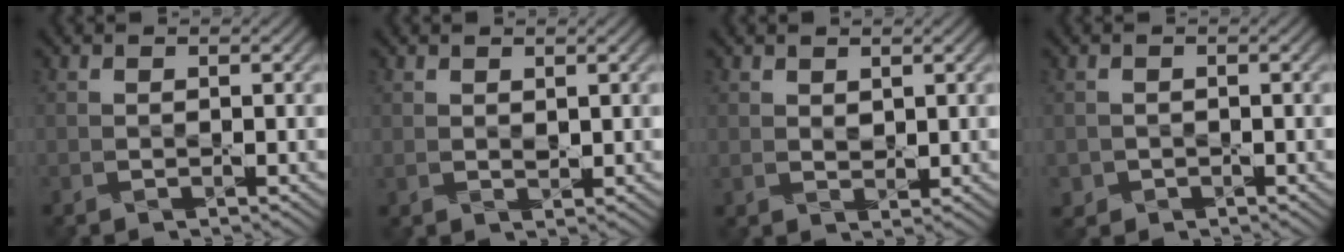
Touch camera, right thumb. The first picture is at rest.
{"total": 1.1, "force": [0.7, 0.6, 0.6], "torque": [-0.015, -0.005, 0.018]}
{"total": 1.5, "force": [1.0, 0.8, 0.7], "torque": [-0.018, -0.005, 0.025]}
{"total": 1.4, "force": [-0.6, 1.3, 0.1], "torque": [0.003, -0.008, -0.012]}